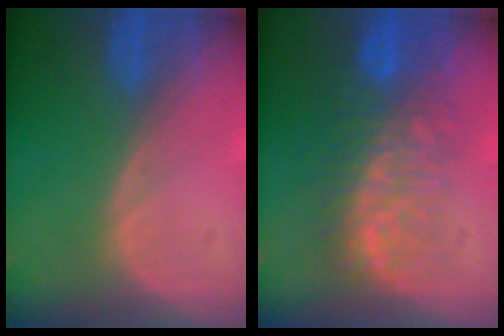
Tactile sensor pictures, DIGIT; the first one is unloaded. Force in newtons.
{"total": 9.9, "press": 8.6, "slide": 4.8}